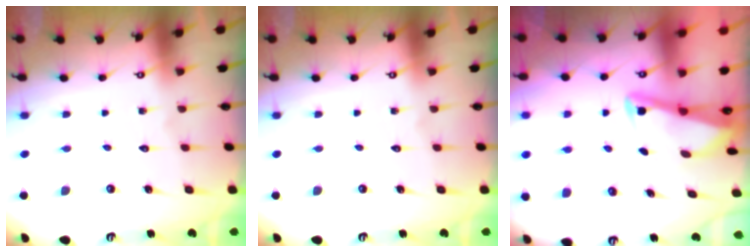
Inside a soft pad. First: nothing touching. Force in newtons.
{"total": 0.0}
{"total": 2.8, "press": 2.8, "slide": 0.4}